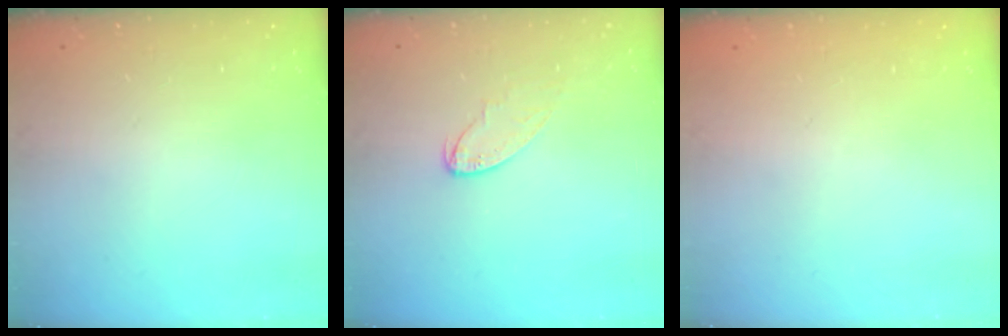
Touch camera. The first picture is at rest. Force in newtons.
{"total": 4.9, "press": 4.9, "slide": 0.2}
{"total": 0.0}